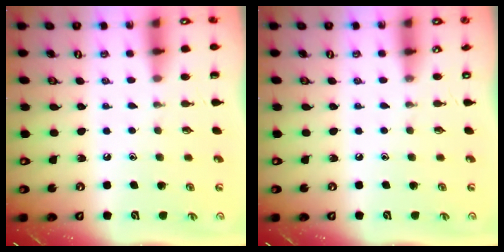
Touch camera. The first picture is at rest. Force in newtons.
{"total": 0.0}